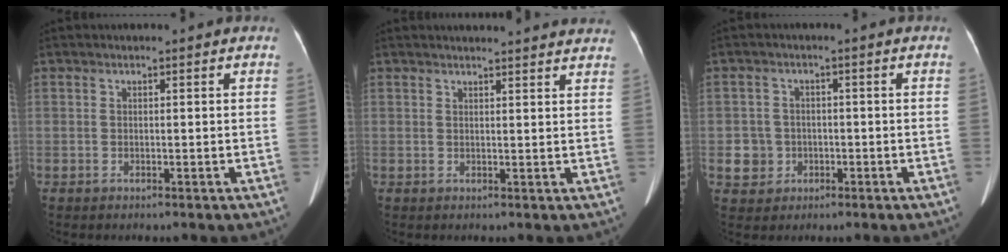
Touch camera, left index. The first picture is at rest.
{"total": 13.5, "force": [13.0, 1.2, 3.6], "torque": [-0.028, 0.002, 0.135]}
{"total": 3.9, "force": [-1.0, 3.8, 0.3], "torque": [-0.004, 0.010, -0.011]}